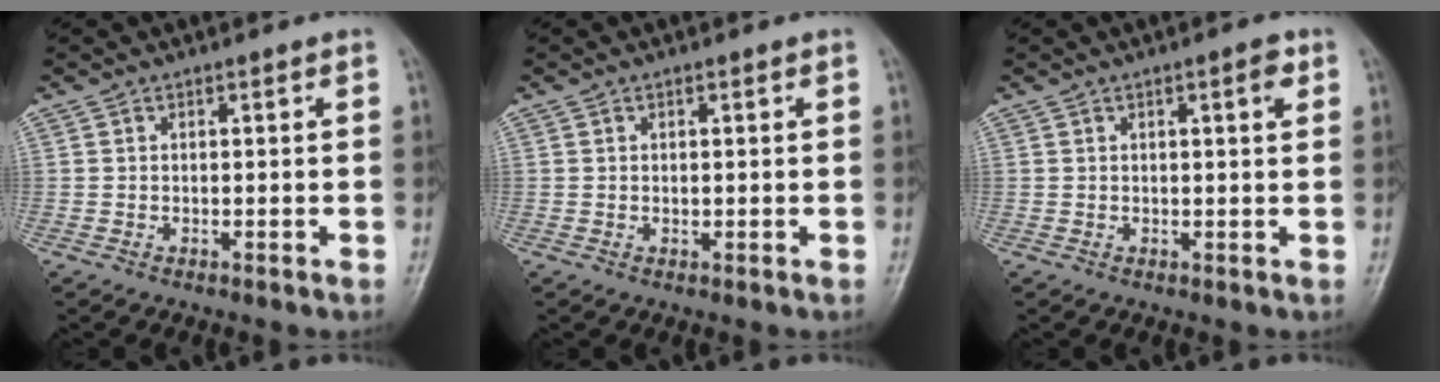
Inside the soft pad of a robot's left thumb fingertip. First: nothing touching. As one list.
[{"total": 0.8, "force": [0.2, 0.5, 0.6], "torque": [-0.008, -0.001, 0.006]}, {"total": 2.6, "force": [1.1, 0.6, 2.3], "torque": [-0.031, -0.002, 0.014]}]